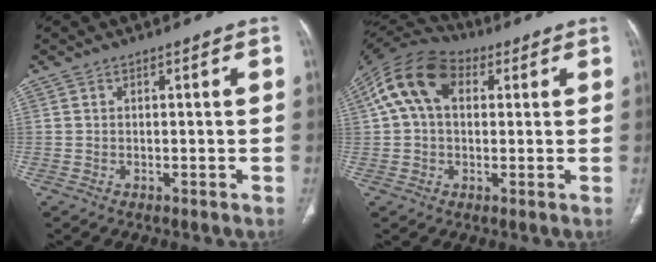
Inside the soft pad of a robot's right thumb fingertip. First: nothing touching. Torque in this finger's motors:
{"motor_torque": [0.77, 3.09, 0.97, -0.87, 0.16]}